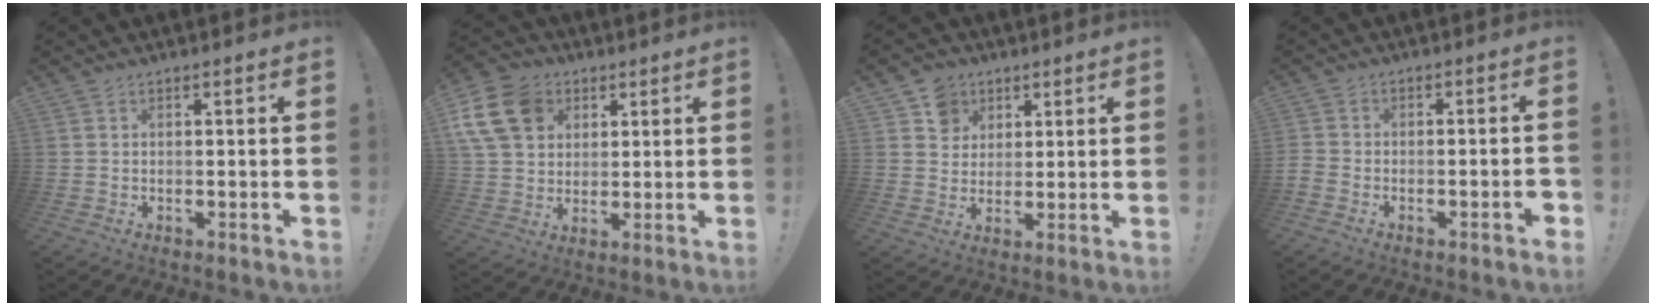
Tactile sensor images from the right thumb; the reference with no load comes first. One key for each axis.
{"total": 15.5, "fx": 5.7, "fy": 12.2, "fz": 7.6, "tx": -0.133, "ty": -0.020, "tz": 0.116}
{"total": 8.2, "fx": 3.9, "fy": 7.1, "fz": 1.7, "tx": -0.027, "ty": -0.019, "tz": 0.077}
{"total": 4.3, "fx": -2.9, "fy": 1.3, "fz": 2.9, "tx": -0.058, "ty": 0.007, "tz": -0.049}